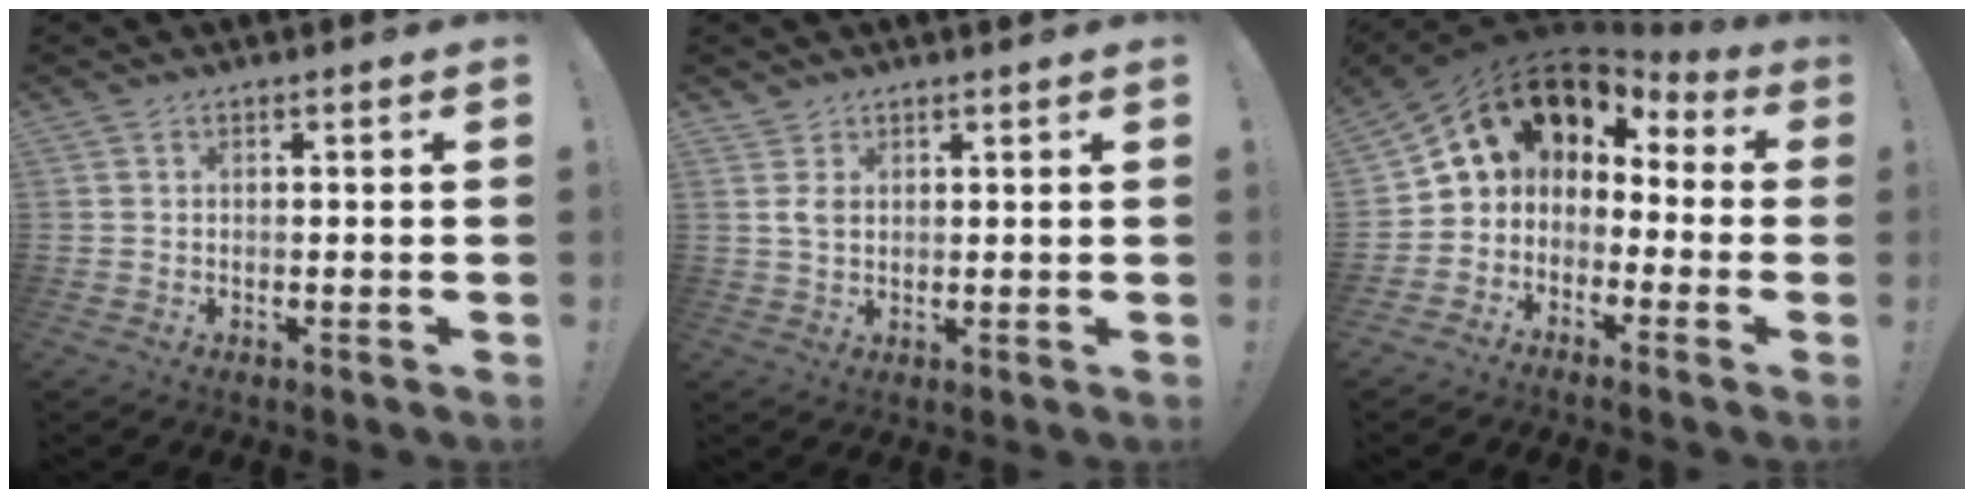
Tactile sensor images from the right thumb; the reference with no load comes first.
{"total": 3.0, "force": [1.5, 2.0, 1.7], "torque": [-0.021, -0.006, 0.027]}
{"total": 8.8, "force": [3.0, 7.0, 4.5], "torque": [-0.070, -0.021, 0.055]}